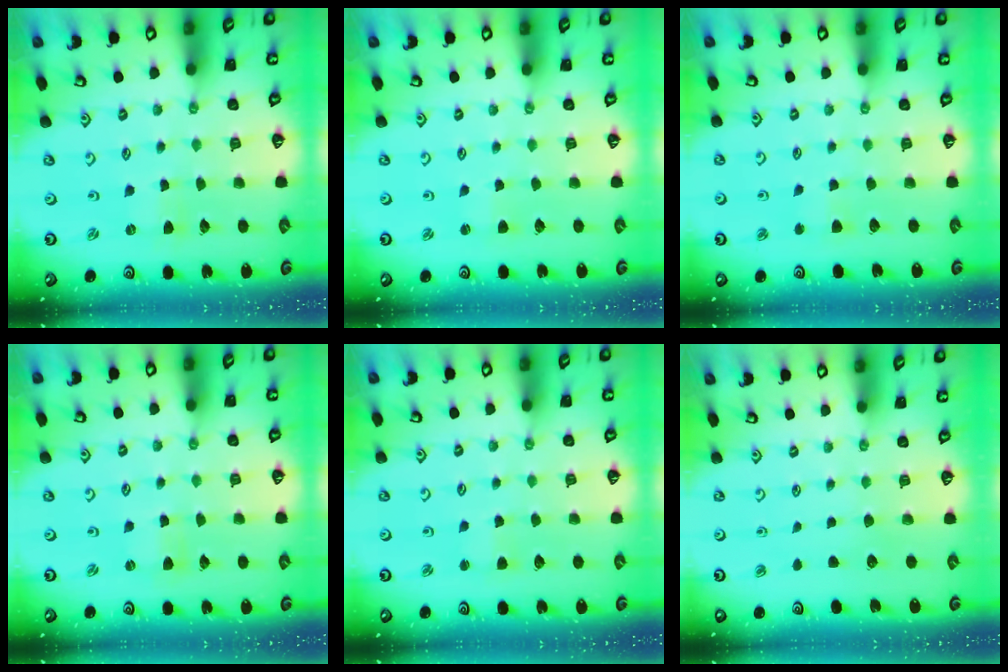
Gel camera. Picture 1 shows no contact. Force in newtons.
{"total": 0.9, "press": 0.8, "slide": 0.1}
{"total": 2.4, "press": 2.4, "slide": 0.5}
{"total": 0.0}
{"total": 2.5, "press": 2.5, "slide": 0.4}
{"total": 0.0}